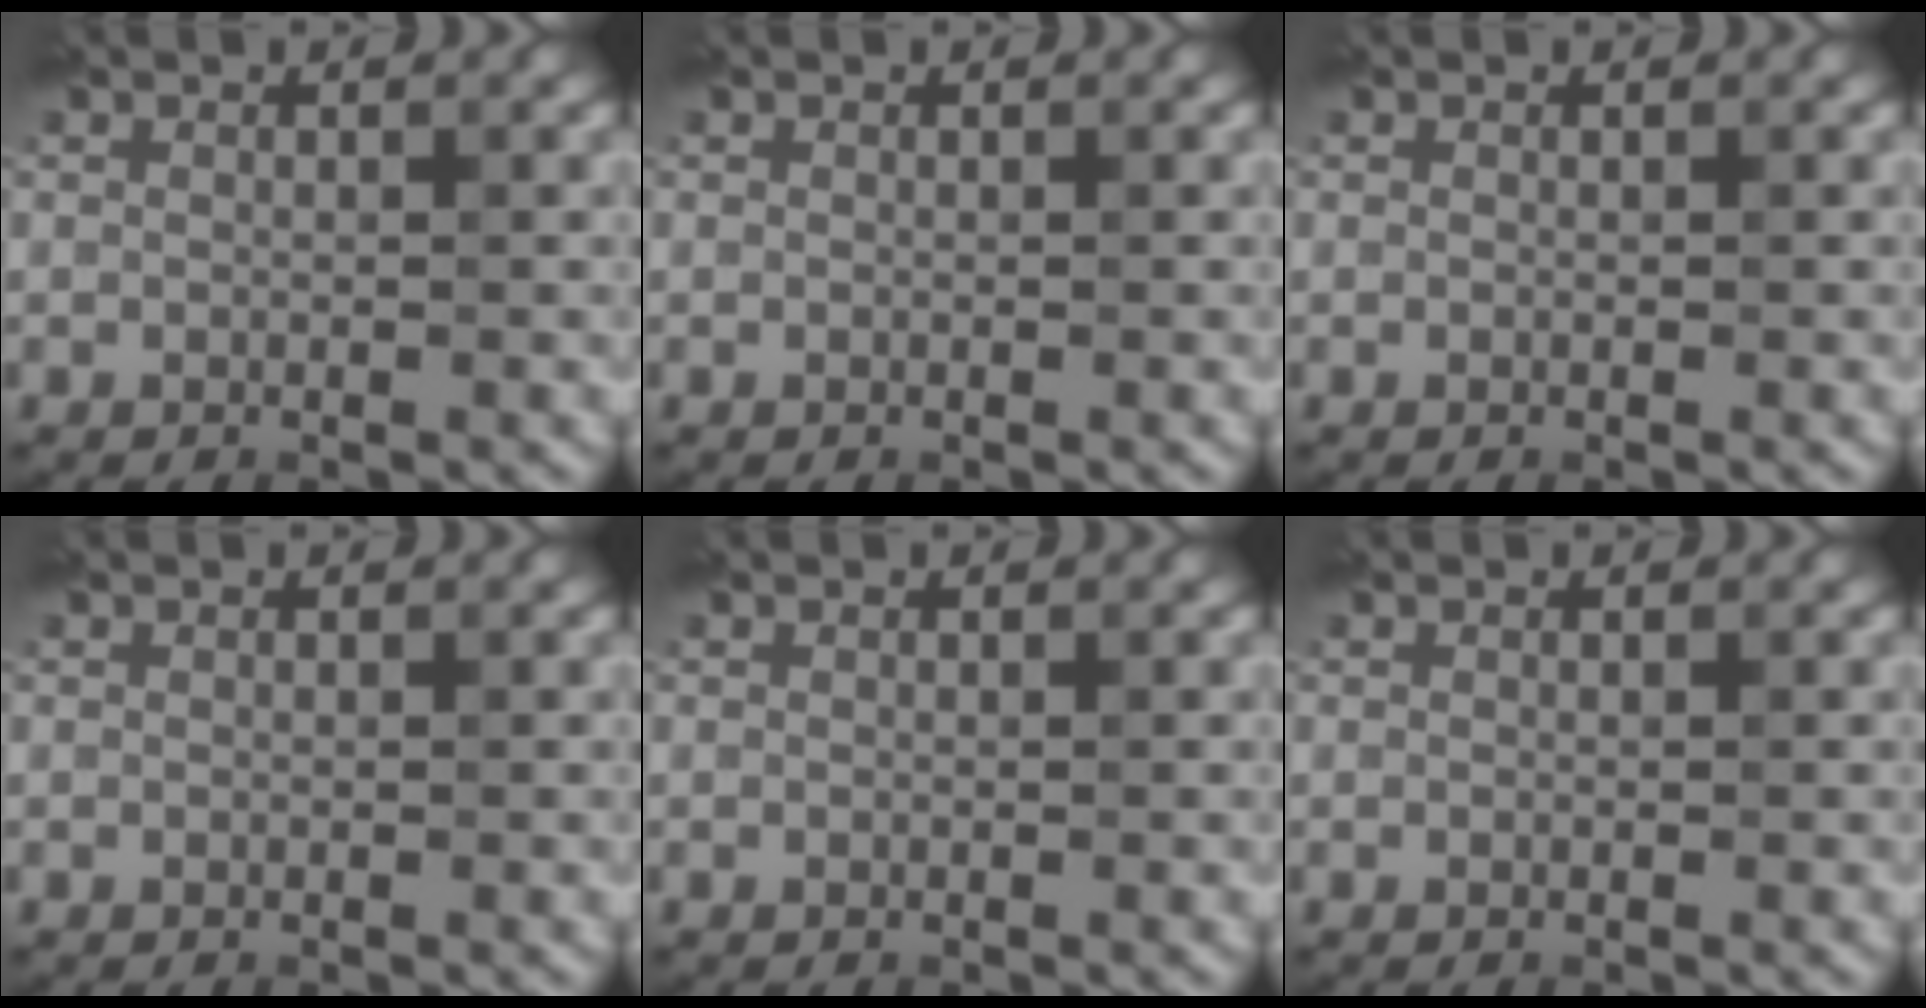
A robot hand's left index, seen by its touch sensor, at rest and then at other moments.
{"total": 0.0}
{"total": 0.0}
{"total": 0.0}
{"total": 0.0}
{"total": 0.0}